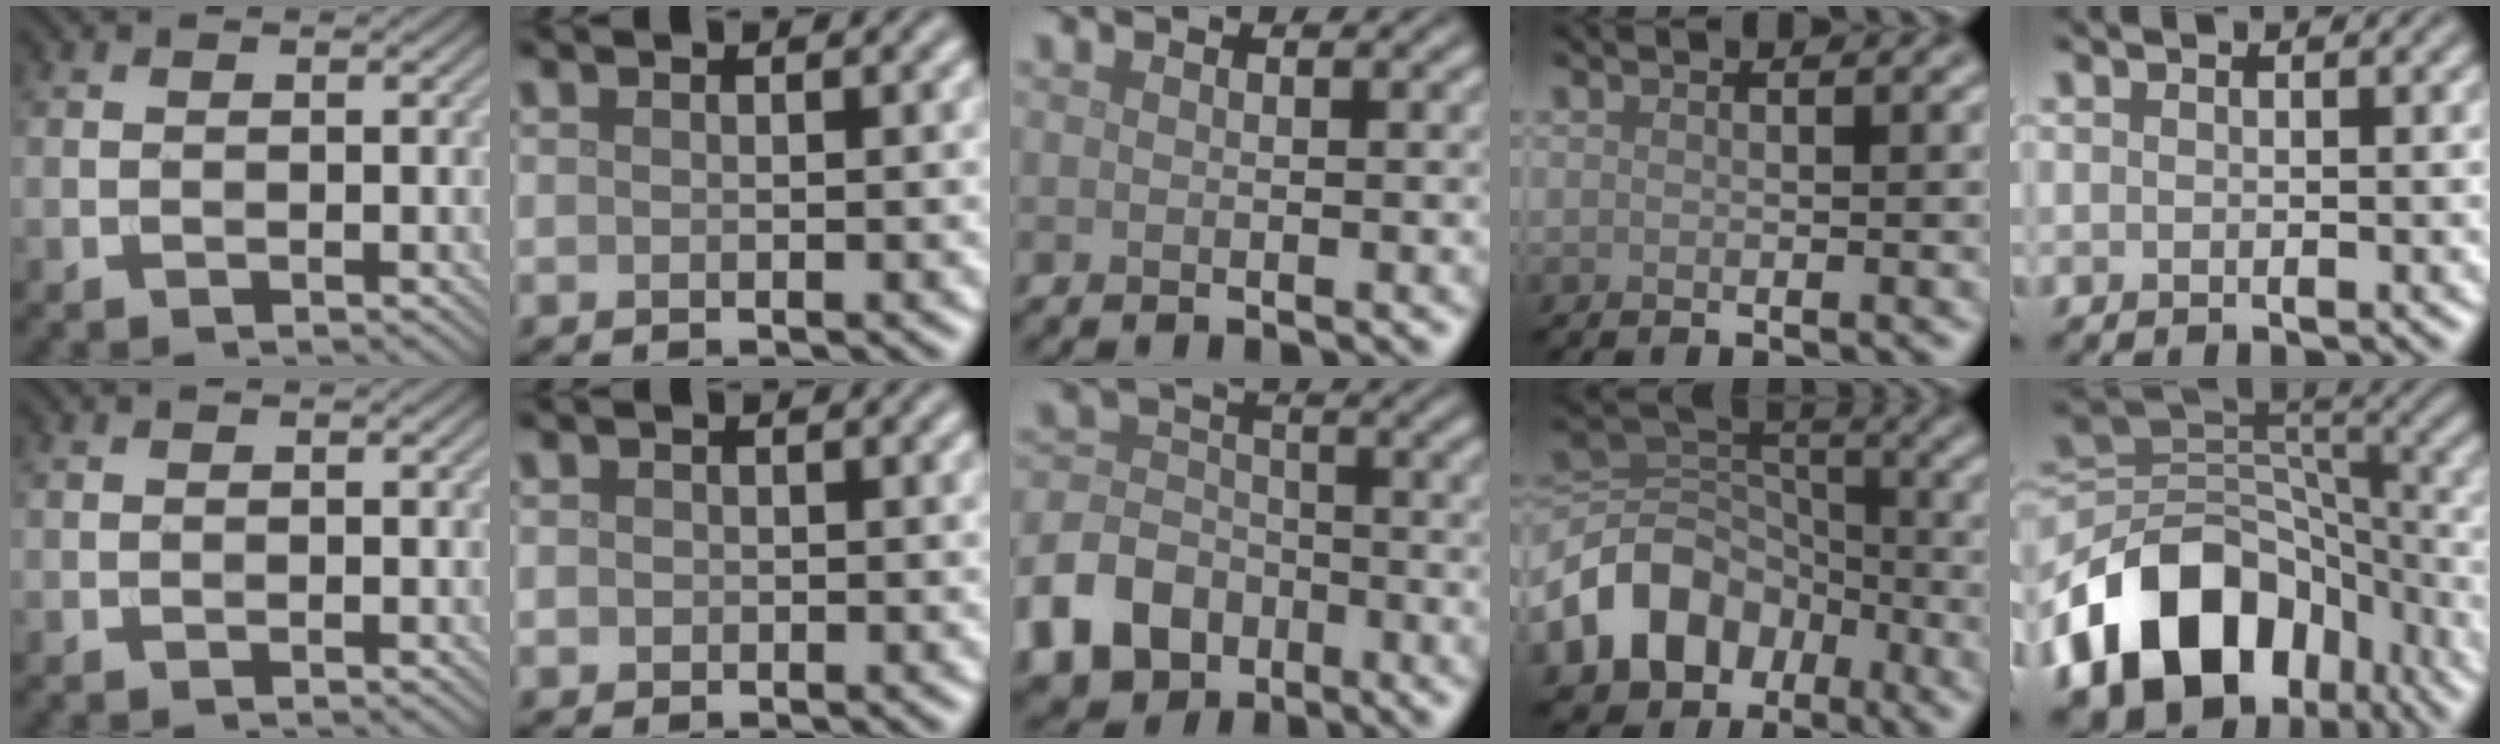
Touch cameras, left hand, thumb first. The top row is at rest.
{"index": {"total": 0.7, "force": [0.0, 0.7, 0.2], "torque": [0.000, -0.002, -0.002]}, "middle": {"total": 8.2, "force": [-4.6, 6.1, 3.1], "torque": [-0.058, -0.010, -0.100]}, "ring": {"total": 9.3, "force": [-4.3, 7.1, 4.2], "torque": [-0.072, 0.003, -0.090]}, "little": {"total": 14.1, "force": [-7.2, 9.6, 7.4], "torque": [-0.135, 0.006, -0.129]}}